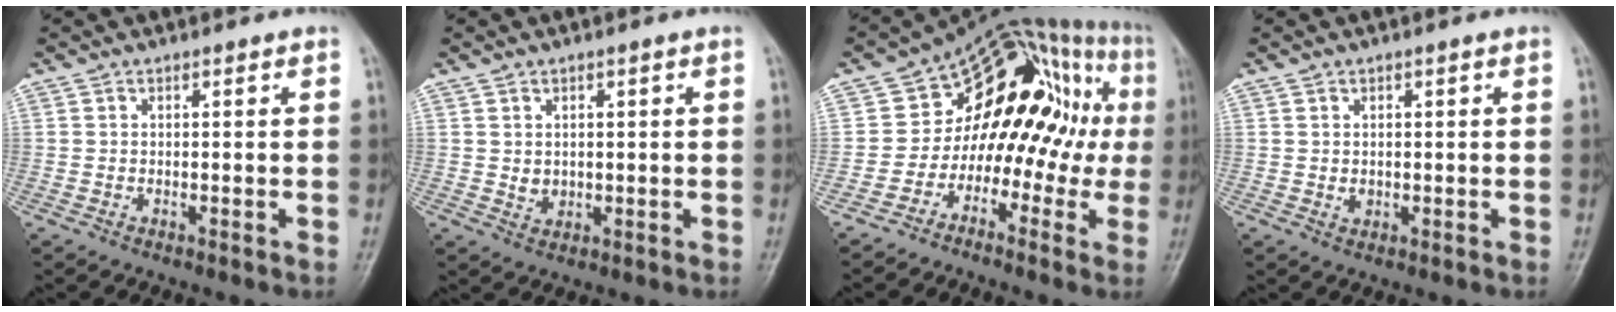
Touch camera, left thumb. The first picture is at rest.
{"total": 2.3, "force": [0.4, 1.9, 1.2], "torque": [-0.011, -0.003, 0.012]}
{"total": 19.0, "force": [-1.1, 12.9, 13.9], "torque": [-0.125, 0.093, -0.026]}
{"total": 1.4, "force": [0.1, 1.2, 0.7], "torque": [-0.008, 0.000, 0.006]}